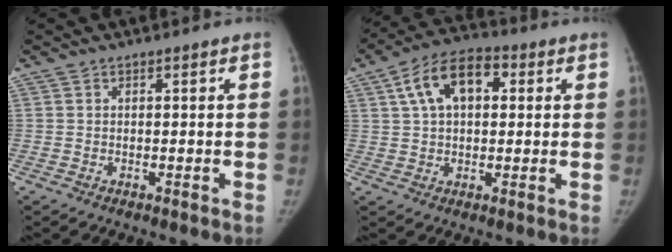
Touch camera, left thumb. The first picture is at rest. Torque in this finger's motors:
{"motor_torque": [1.05, 0.92, 0.24, -0.14, 0.05]}